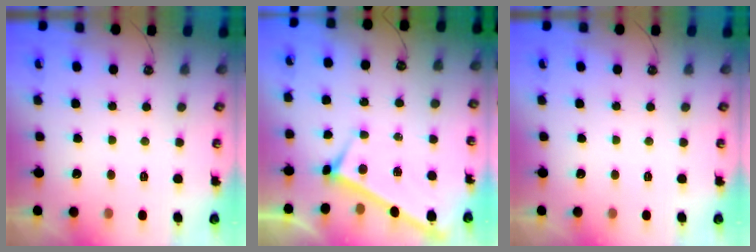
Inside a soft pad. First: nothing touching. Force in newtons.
{"total": 4.6, "press": 4.5, "slide": 0.2}
{"total": 0.0}